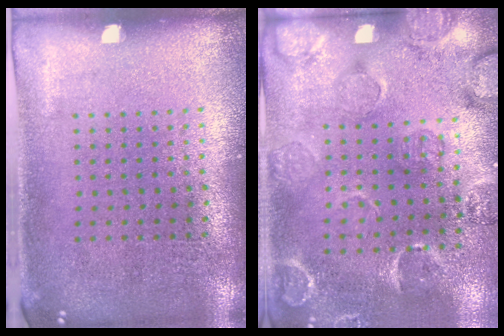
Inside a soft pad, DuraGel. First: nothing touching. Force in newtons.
{"total": 2.7, "press": 1.9, "slide": 1.9}